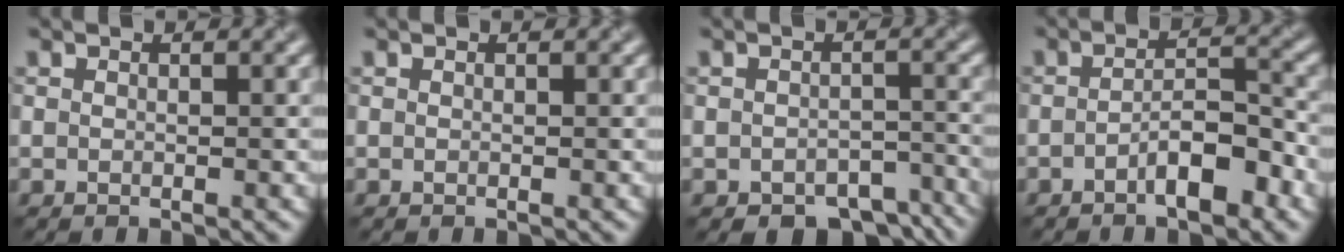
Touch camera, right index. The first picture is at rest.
{"total": 0.0}
{"total": 4.8, "force": [-3.6, 2.3, 2.1], "torque": [-0.020, -0.011, -0.046]}
{"total": 3.9, "force": [-2.1, 1.1, 3.1], "torque": [-0.049, 0.016, -0.035]}